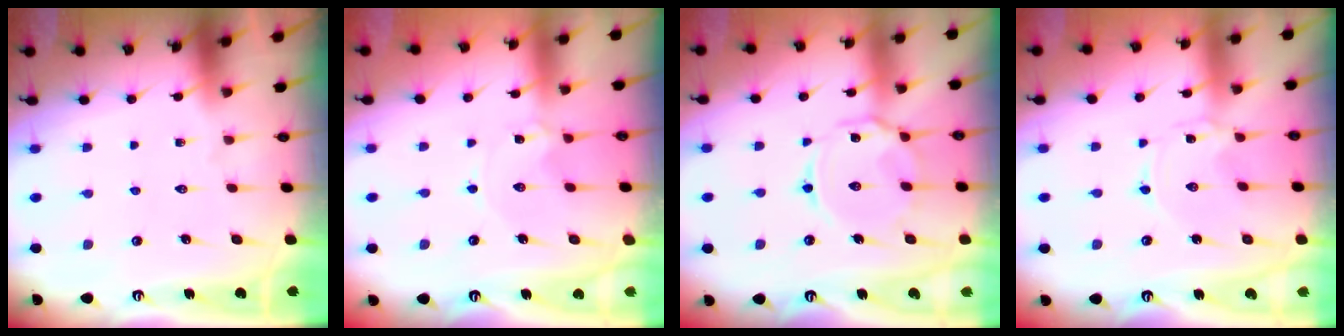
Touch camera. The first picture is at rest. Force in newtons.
{"total": 0.7, "press": 0.7, "slide": 0.1}
{"total": 9.6, "press": 9.5, "slide": 0.7}
{"total": 0.0}